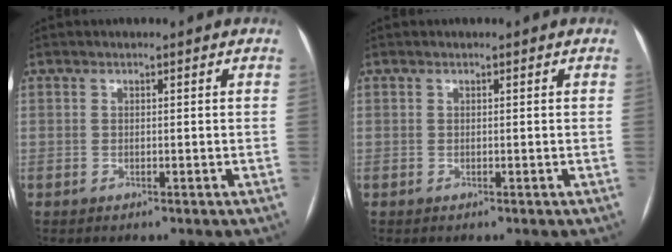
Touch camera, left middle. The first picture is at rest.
{"total": 0.0}